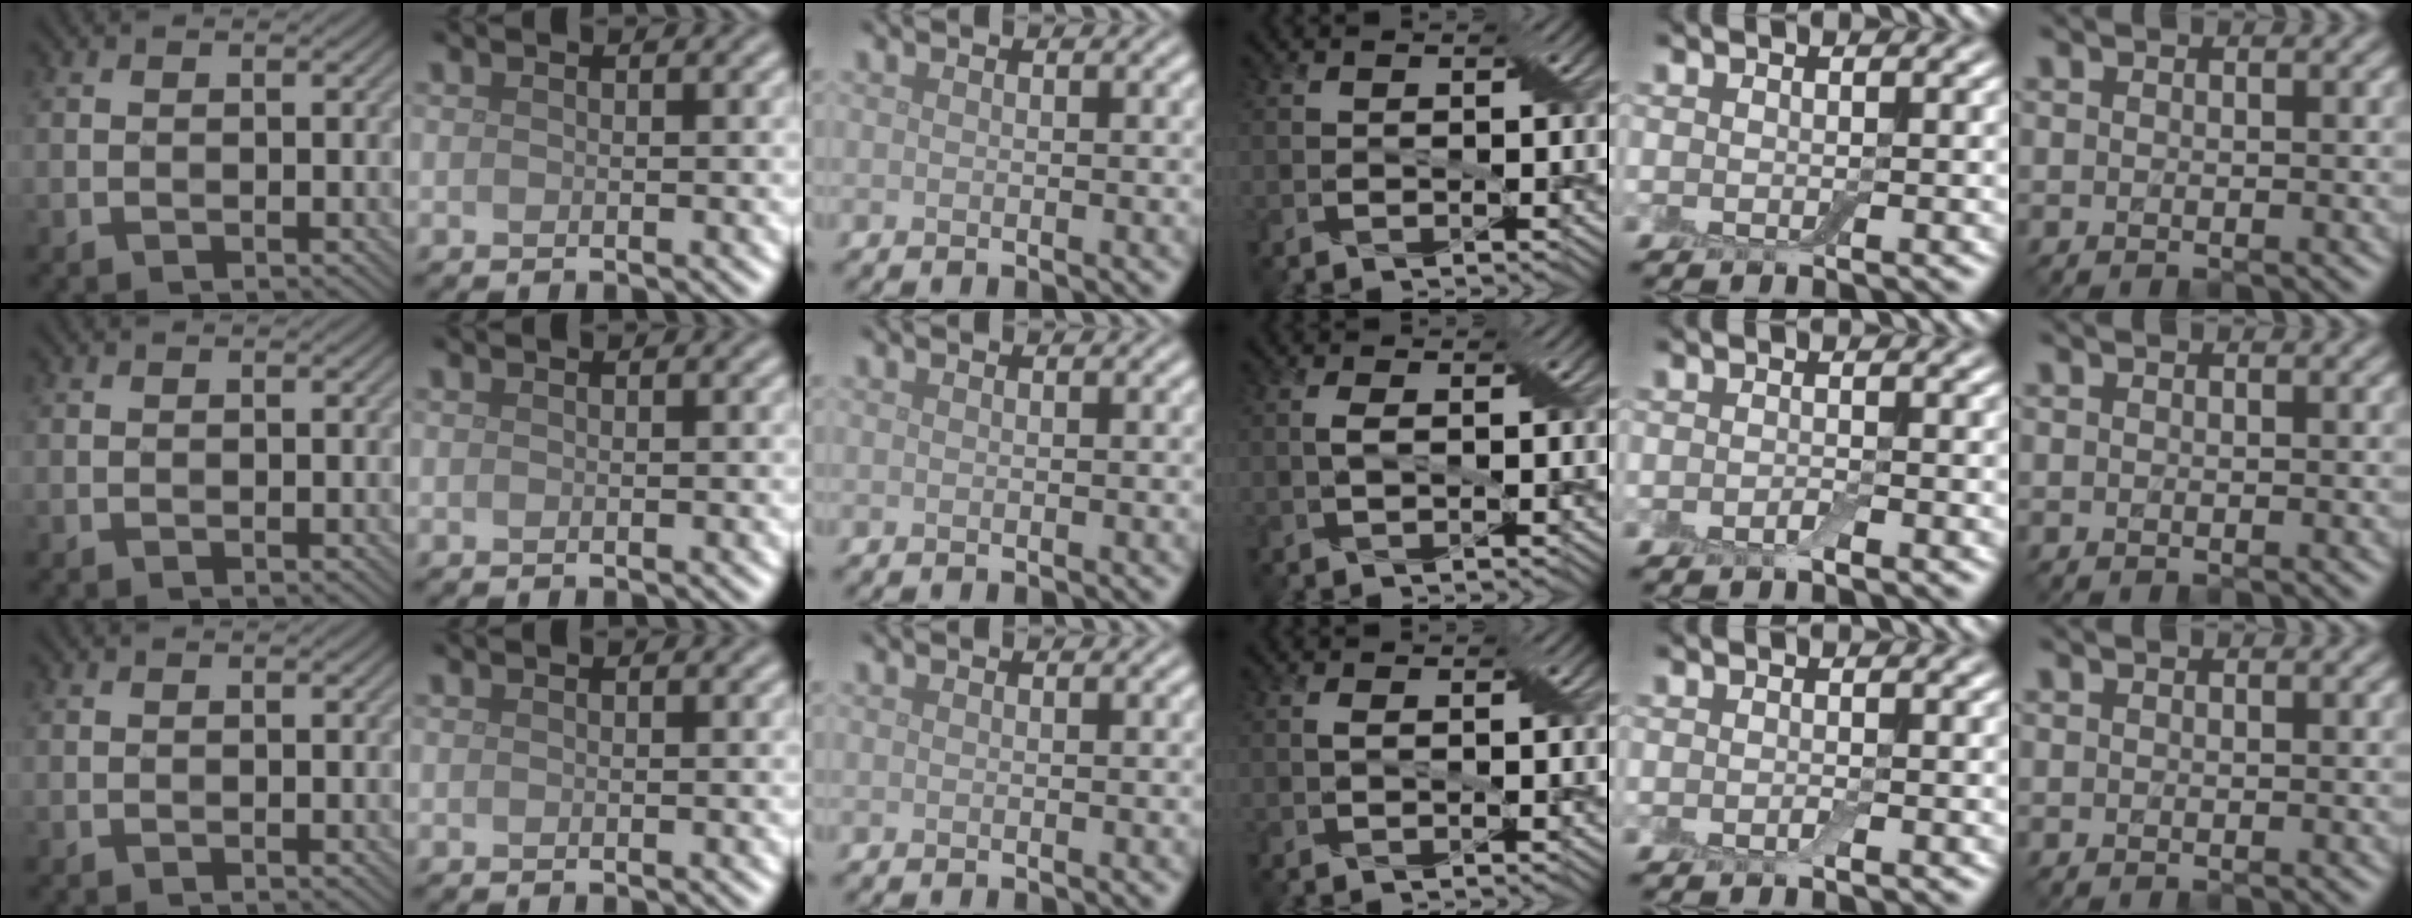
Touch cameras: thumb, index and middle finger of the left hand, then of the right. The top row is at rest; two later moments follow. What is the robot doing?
{"motion": "shake", "object": "box of matches"}